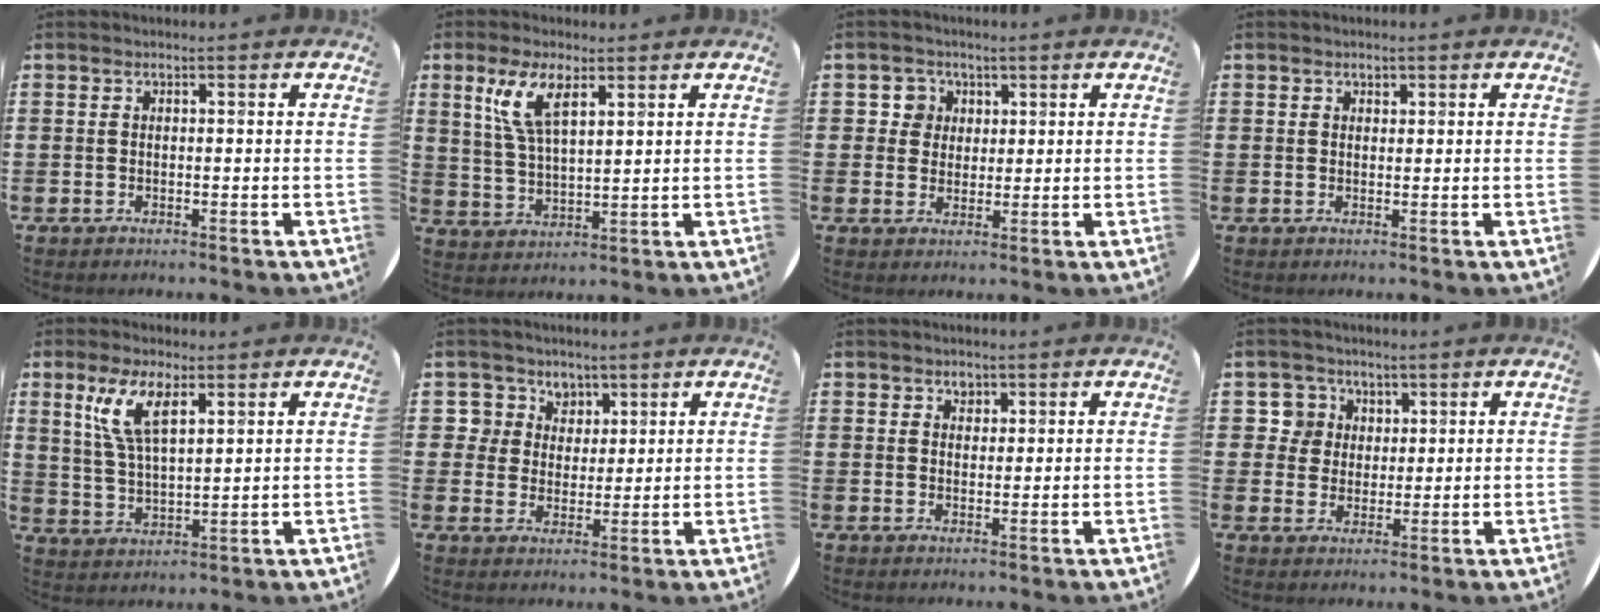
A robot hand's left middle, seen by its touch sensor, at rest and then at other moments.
{"total": 6.7, "force": [3.9, 2.1, 5.1], "torque": [-0.112, 0.008, 0.068]}
{"total": 3.1, "force": [1.4, 2.7, 0.3], "torque": [-0.009, 0.007, 0.026]}
{"total": 0.8, "force": [0.5, 0.5, 0.2], "torque": [0.003, 0.000, 0.009]}
{"total": 7.0, "force": [4.1, 2.1, 5.2], "torque": [-0.115, 0.005, 0.072]}
{"total": 4.6, "force": [2.7, 3.8, 0.1], "torque": [-0.017, 0.008, 0.050]}
{"total": 1.6, "force": [1.2, 1.0, 0.3], "torque": [0.009, -0.005, 0.020]}
{"total": 4.4, "force": [2.1, 3.9, 0.2], "torque": [-0.008, 0.007, 0.037]}